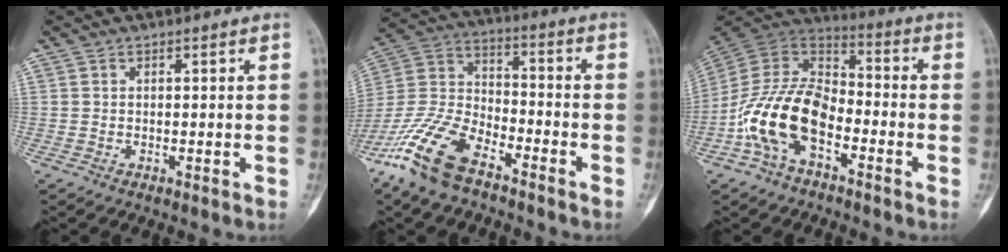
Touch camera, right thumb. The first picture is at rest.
{"total": 15.9, "force": [-10.7, 6.7, 9.6], "torque": [-0.209, 0.045, -0.212]}
{"total": 15.9, "force": [-6.0, 9.1, 11.6], "torque": [-0.216, 0.059, -0.121]}